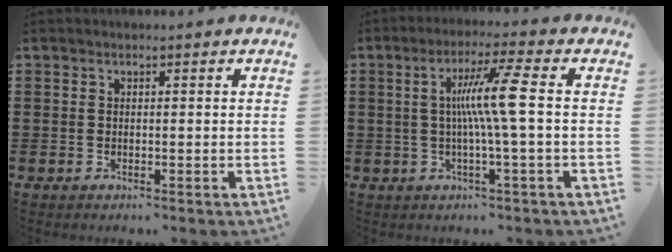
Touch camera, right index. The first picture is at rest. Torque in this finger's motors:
{"motor_torque": [1.27, -0.38, 0.40, 0.21]}